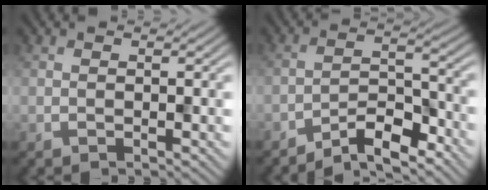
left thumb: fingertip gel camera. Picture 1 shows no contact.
{"total": 6.2, "force": [-5.2, 1.4, 3.1], "torque": [-0.051, 0.010, -0.102]}